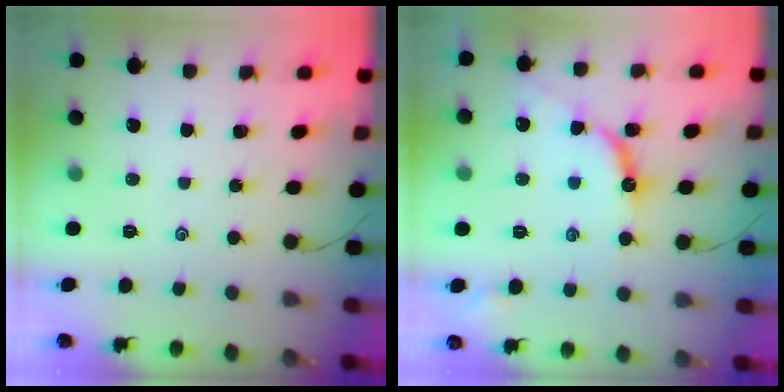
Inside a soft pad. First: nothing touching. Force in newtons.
{"total": 9.4, "press": 9.4, "slide": 0.8}